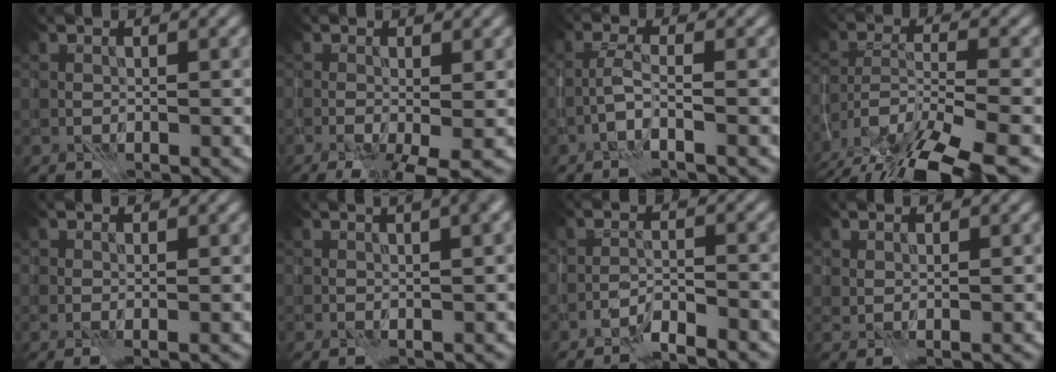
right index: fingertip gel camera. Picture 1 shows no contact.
{"total": 5.0, "force": [-2.1, 1.5, 4.3], "torque": [-0.068, -0.012, -0.032]}
{"total": 2.1, "force": [-0.8, 0.3, 1.9], "torque": [-0.044, 0.008, -0.027]}
{"total": 10.6, "force": [-8.0, 3.2, 6.1], "torque": [-0.115, -0.025, -0.139]}
{"total": 1.2, "force": [0.7, 0.4, 1.0], "torque": [-0.013, -0.003, 0.010]}
{"total": 6.5, "force": [2.4, 2.9, 5.3], "torque": [-0.023, 0.037, -0.005]}
{"total": 2.1, "force": [-1.9, 0.2, 0.9], "torque": [-0.015, 0.006, -0.039]}
{"total": 1.1, "force": [0.9, 0.1, 0.5], "torque": [-0.012, 0.001, 0.018]}